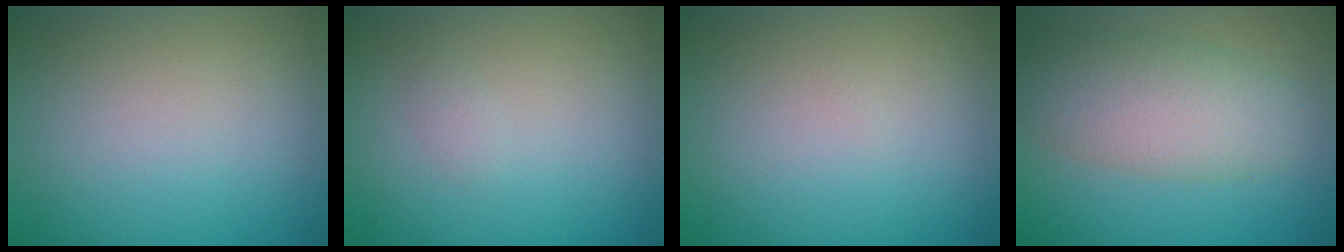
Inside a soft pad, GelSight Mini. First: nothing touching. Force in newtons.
{"total": 0.6, "press": 0.6, "slide": 0.1}
{"total": 0.0}
{"total": 5.7, "press": 5.7, "slide": 0.3}